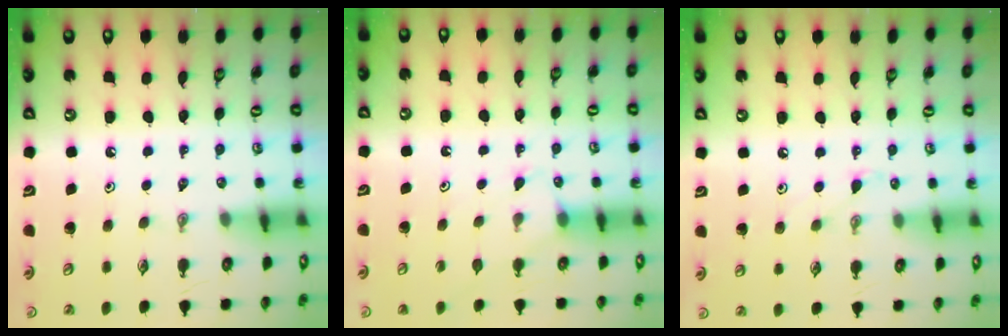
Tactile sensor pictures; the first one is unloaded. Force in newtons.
{"total": 5.7, "press": 5.7, "slide": 0.6}
{"total": 5.9, "press": 5.8, "slide": 0.7}